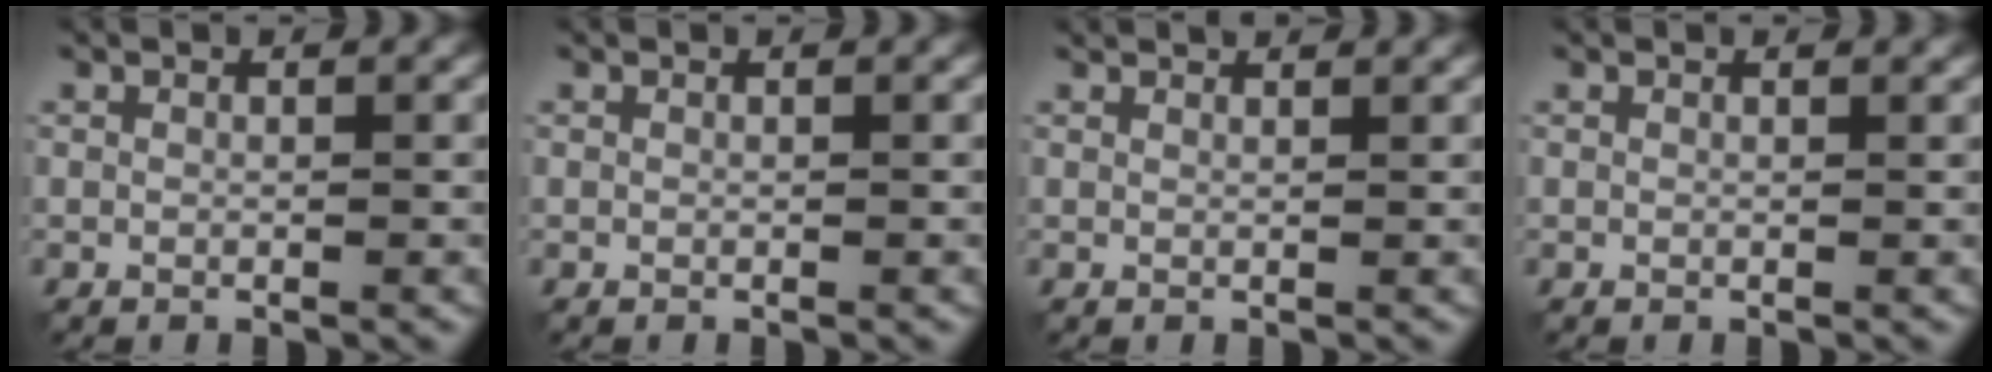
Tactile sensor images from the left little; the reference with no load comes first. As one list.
[{"total": 0.0}, {"total": 1.4, "force": [1.3, 0.1, 0.3], "torque": [-0.011, 0.000, 0.017]}, {"total": 0.8, "force": [0.7, 0.1, 0.2], "torque": [-0.004, 0.000, 0.007]}]